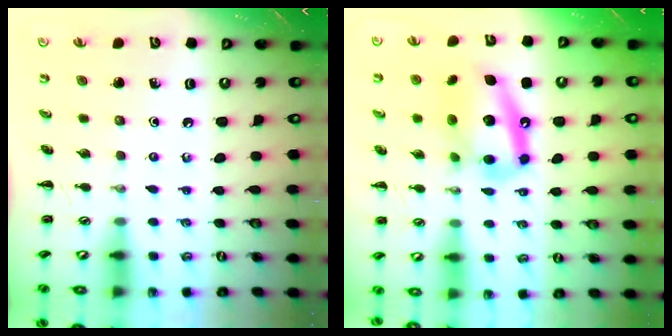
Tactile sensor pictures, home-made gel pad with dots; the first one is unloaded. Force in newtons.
{"total": 15.3, "press": 14.9, "slide": 3.3}